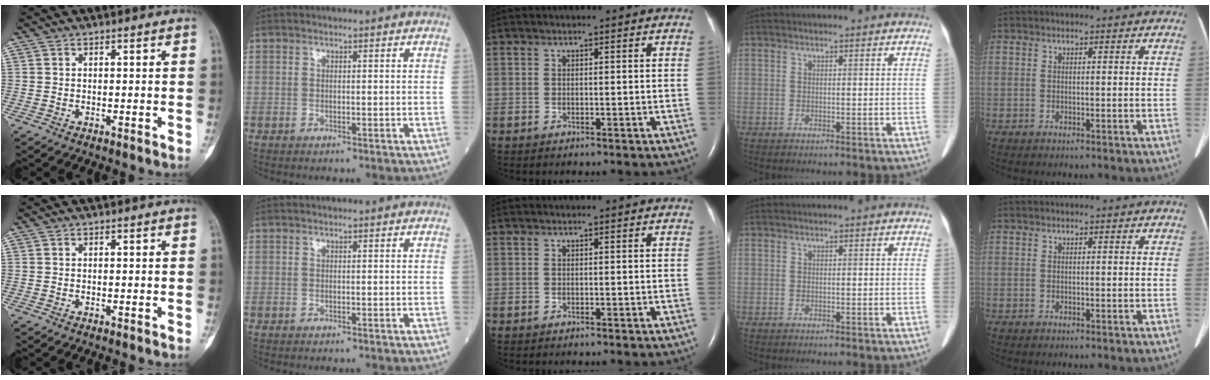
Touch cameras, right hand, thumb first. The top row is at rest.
{}